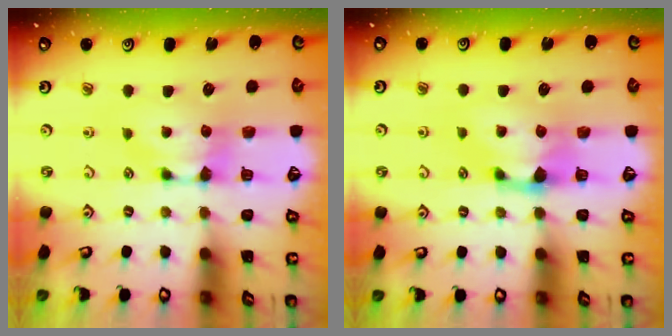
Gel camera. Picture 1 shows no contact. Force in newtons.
{"total": 1.5, "press": 0.7, "slide": 1.3}